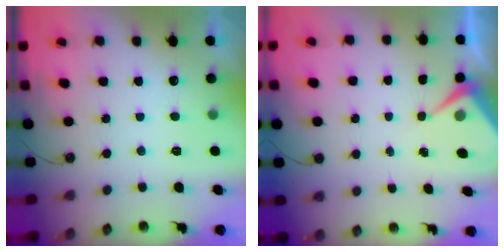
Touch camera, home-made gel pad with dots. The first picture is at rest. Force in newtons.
{"total": 6.7, "press": 6.6, "slide": 0.7}